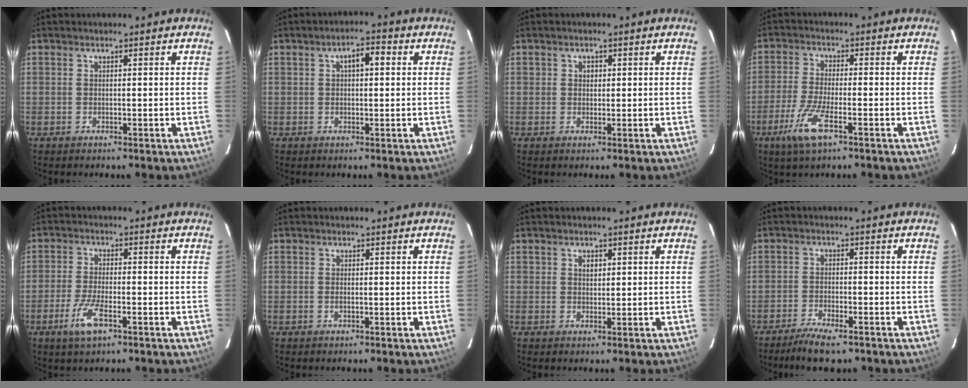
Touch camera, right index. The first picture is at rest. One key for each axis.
{"total": 4.1, "fx": 1.0, "fy": 1.8, "fz": 3.5, "tx": -0.055, "ty": 0.015, "tz": 0.017}
{"total": 1.5, "fx": 0.3, "fy": 1.4, "fz": 0.4, "tx": -0.006, "ty": 0.005, "tz": 0.004}
{"total": 8.0, "fx": -4.2, "fy": 1.6, "fz": 6.6, "tx": -0.150, "ty": -0.013, "tz": -0.082}
{"total": 8.0, "fx": -4.1, "fy": 2.6, "fz": 6.3, "tx": -0.143, "ty": -0.011, "tz": -0.079}
{"total": 0.7, "fx": -0.2, "fy": 0.1, "fz": 0.7, "tx": -0.014, "ty": 0.000, "tz": -0.004}
{"total": 1.5, "fx": 0.6, "fy": 1.2, "fz": 0.7, "tx": -0.010, "ty": 0.004, "tz": 0.010}
{"total": 6.7, "fx": -5.3, "fy": 1.6, "fz": 3.7, "tx": -0.091, "ty": -0.010, "tz": -0.095}